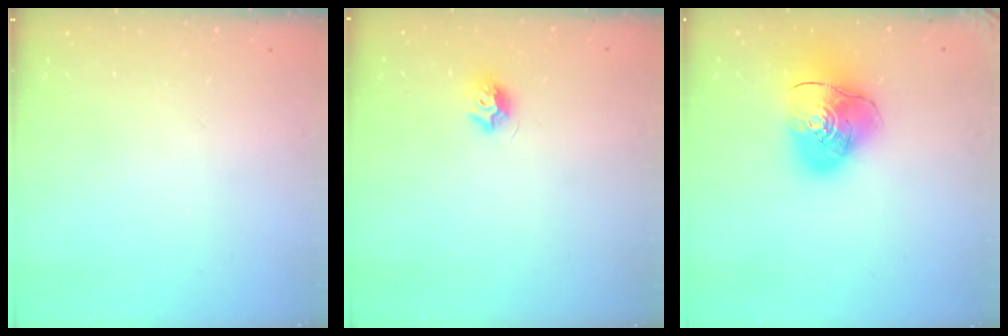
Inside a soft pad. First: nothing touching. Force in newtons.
{"total": 7.6, "press": 7.6, "slide": 0.4}
{"total": 14.3, "press": 14.2, "slide": 1.9}